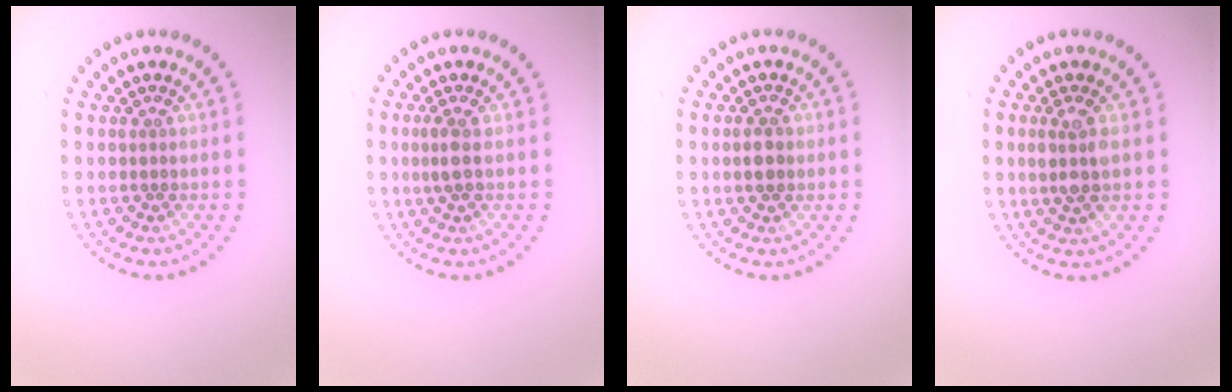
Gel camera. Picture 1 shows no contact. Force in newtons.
{"total": 1.3, "press": 1.1, "slide": 0.6}
{"total": 1.7, "press": 1.7, "slide": 0.1}
{"total": 2.4, "press": 2.2, "slide": 1.1}